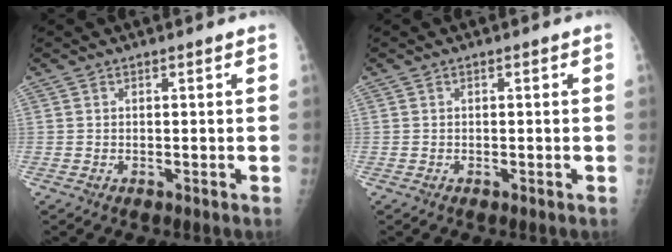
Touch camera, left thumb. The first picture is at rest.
{"total": 0.0}